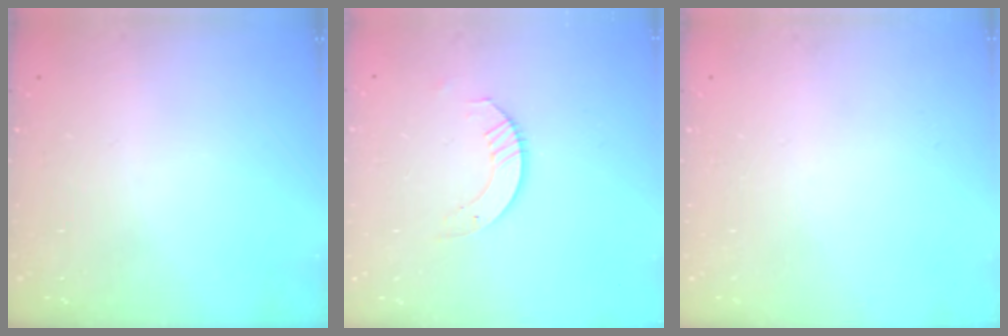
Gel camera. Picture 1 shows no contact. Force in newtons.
{"total": 3.2, "press": 3.2, "slide": 0.3}
{"total": 0.0}